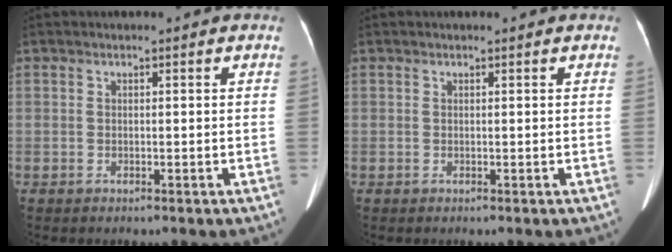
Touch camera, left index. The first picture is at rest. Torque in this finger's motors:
{"motor_torque": [0.12, -0.06, 0.06, 0.00]}